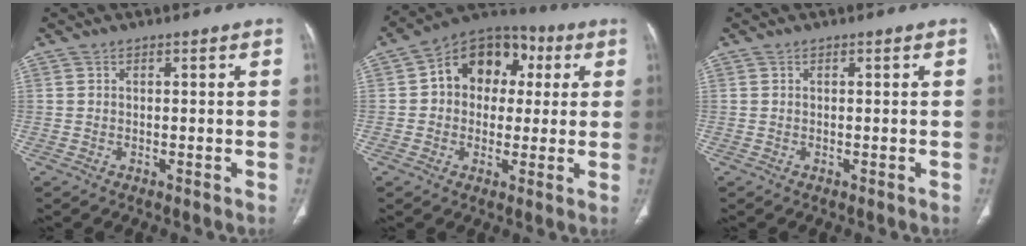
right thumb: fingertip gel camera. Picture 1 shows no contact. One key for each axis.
{"total": 13.5, "fx": 2.7, "fy": 10.5, "fz": 8.0, "tx": -0.074, "ty": 0.024, "tz": 0.029}
{"total": 0.0}